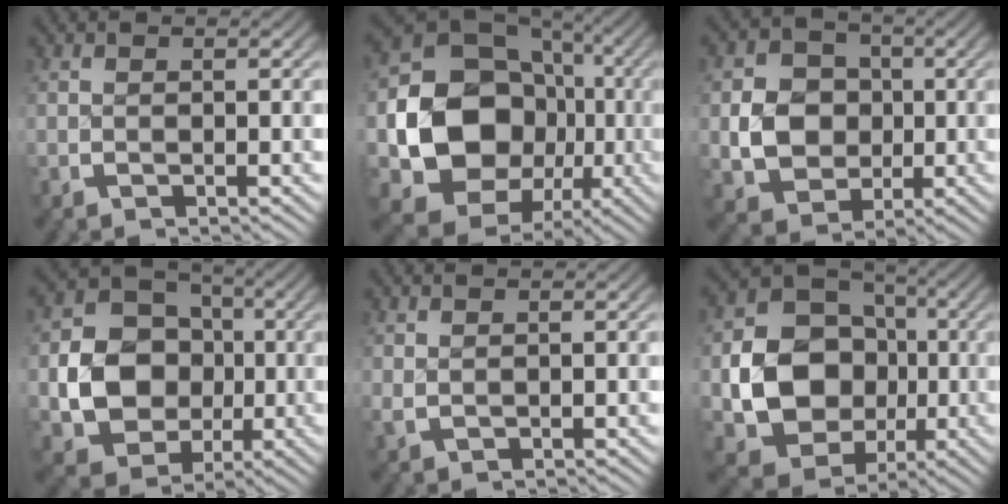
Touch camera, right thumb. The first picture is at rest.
{"total": 16.9, "force": [-2.6, 12.8, 10.8], "torque": [-0.249, -0.070, -0.013]}
{"total": 9.4, "force": [-0.7, 7.8, 5.2], "torque": [-0.106, -0.031, -0.007]}
{"total": 12.9, "force": [-1.2, 10.9, 6.8], "torque": [-0.161, -0.044, -0.014]}
{"total": 0.9, "force": [0.5, 0.5, 0.5], "torque": [-0.014, -0.001, 0.015]}
{"total": 14.7, "force": [-1.6, 12.1, 8.1], "torque": [-0.200, -0.056, -0.012]}